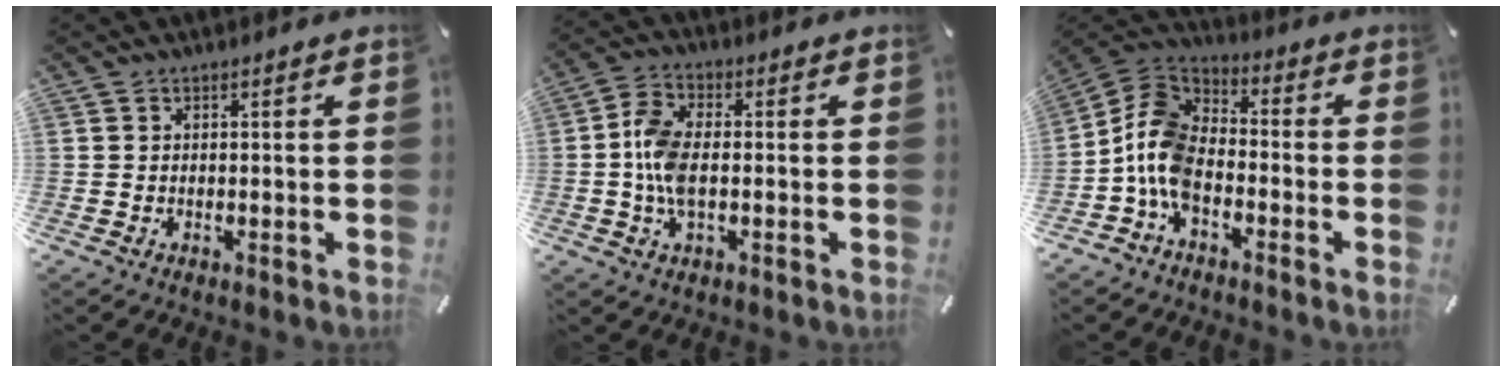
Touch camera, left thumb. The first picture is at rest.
{"total": 7.6, "force": [-0.8, 4.0, 6.5], "torque": [-0.144, 0.001, -0.018]}
{"total": 10.6, "force": [-5.2, 6.8, 6.2], "torque": [-0.150, 0.015, -0.104]}